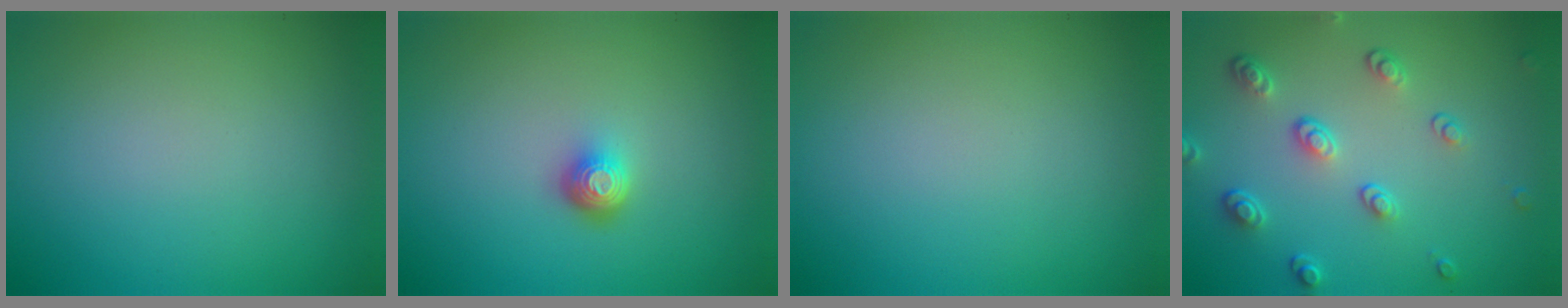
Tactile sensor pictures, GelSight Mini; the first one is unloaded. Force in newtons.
{"total": 1.9, "press": 1.4, "slide": 1.3}
{"total": 0.0}
{"total": 3.8, "press": 2.9, "slide": 2.4}